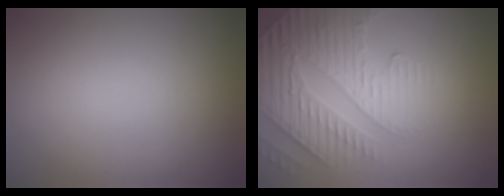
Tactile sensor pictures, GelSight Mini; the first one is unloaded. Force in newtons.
{"total": 4.2, "press": 4.0, "slide": 1.3}